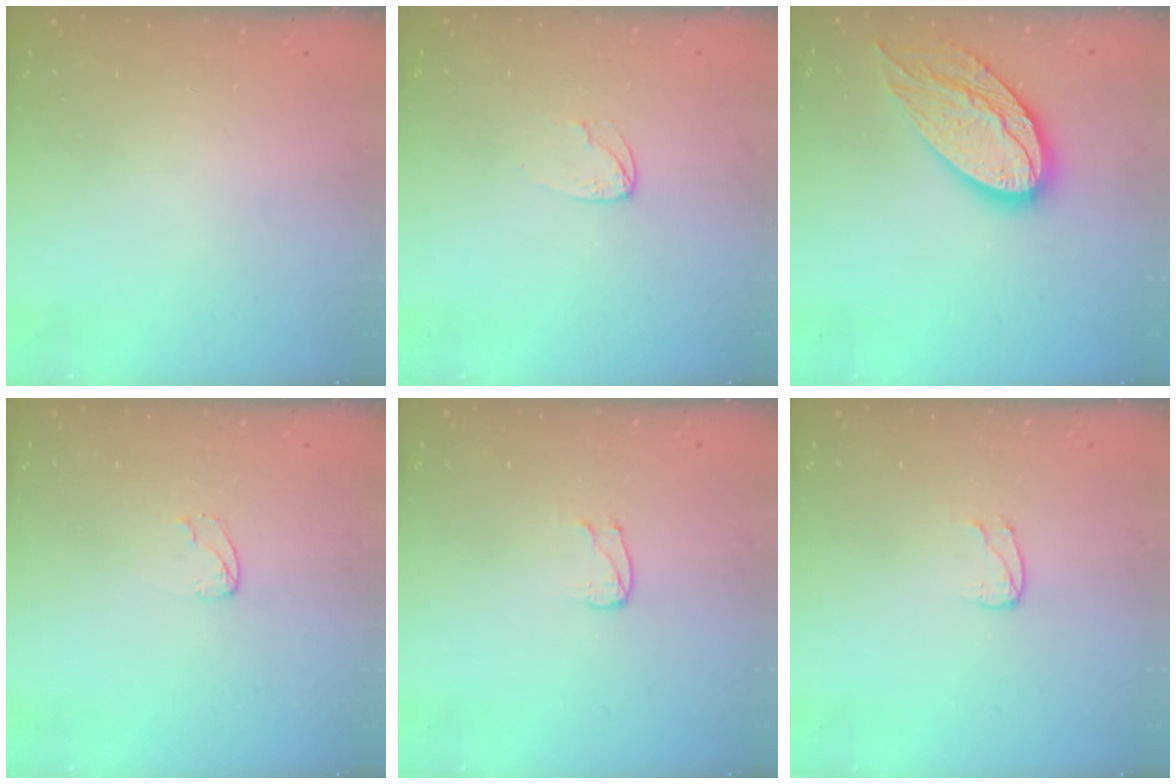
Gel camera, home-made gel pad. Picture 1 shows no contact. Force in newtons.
{"total": 3.7, "press": 3.6, "slide": 0.3}
{"total": 17.6, "press": 17.6, "slide": 1.4}
{"total": 2.8, "press": 2.8, "slide": 0.2}
{"total": 4.4, "press": 4.3, "slide": 0.5}
{"total": 4.4, "press": 4.3, "slide": 0.5}